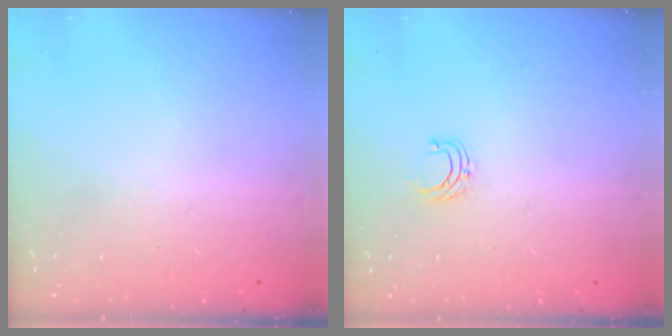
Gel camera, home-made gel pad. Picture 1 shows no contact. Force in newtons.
{"total": 4.3, "press": 4.3, "slide": 0.3}